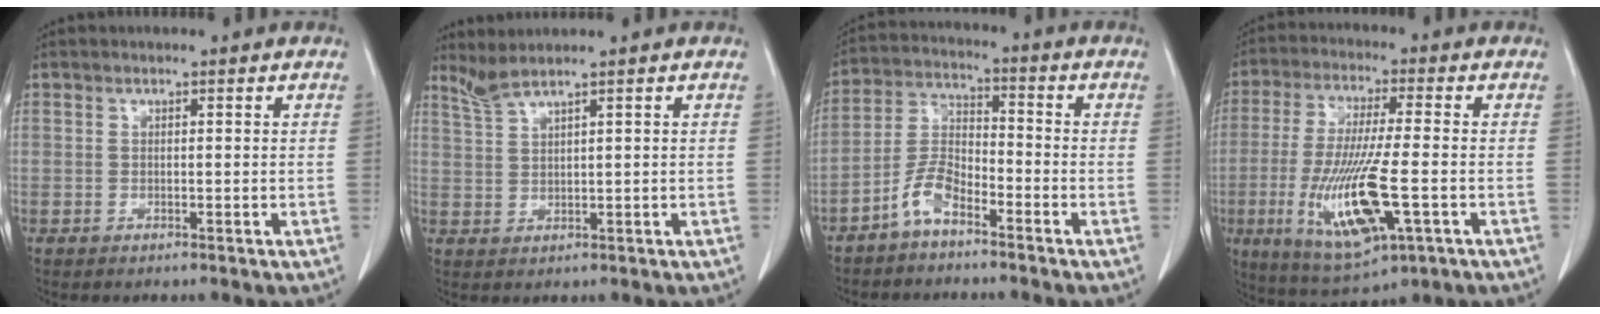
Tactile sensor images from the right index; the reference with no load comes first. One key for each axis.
{"total": 2.7, "fx": 2.3, "fy": -0.8, "fz": 1.1, "tx": -0.032, "ty": 0.005, "tz": 0.056}
{"total": 6.2, "fx": -4.3, "fy": 2.0, "fz": 3.9, "tx": -0.095, "ty": 0.008, "tz": -0.092}
{"total": 15.0, "fx": -4.2, "fy": 2.5, "fz": 14.1, "tx": -0.283, "ty": -0.029, "tz": -0.066}